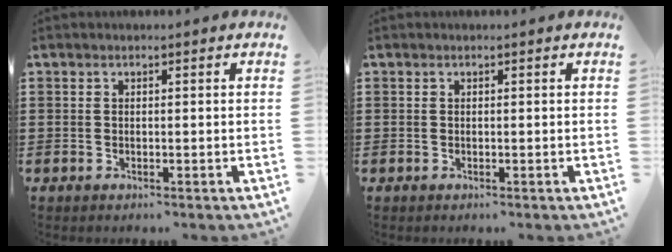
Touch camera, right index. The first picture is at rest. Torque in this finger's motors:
{"motor_torque": [-0.68, 1.45, 0.00, -0.01]}